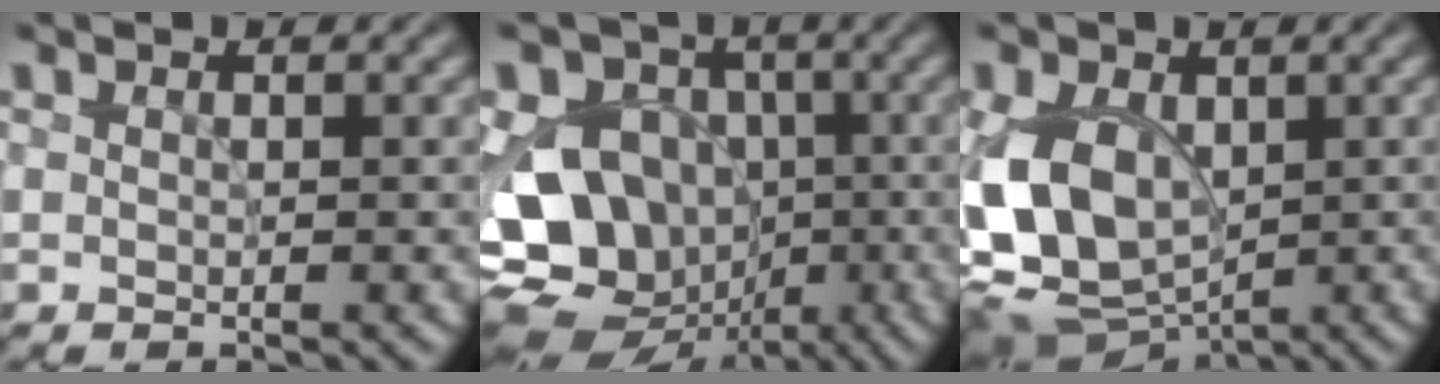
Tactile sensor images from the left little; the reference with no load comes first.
{"total": 17.1, "force": [-2.5, 14.8, 8.1], "torque": [-0.175, -0.009, -0.045]}
{"total": 10.6, "force": [0.1, 7.3, 7.7], "torque": [-0.172, -0.023, 0.006]}